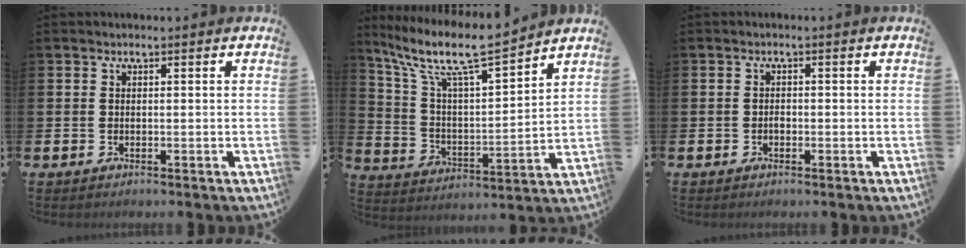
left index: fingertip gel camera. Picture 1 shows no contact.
{"total": 10.6, "force": [9.1, 1.6, 5.2], "torque": [-0.144, -0.053, 0.154]}
{"total": 0.8, "force": [-0.4, 0.6, 0.4], "torque": [-0.008, 0.002, -0.009]}